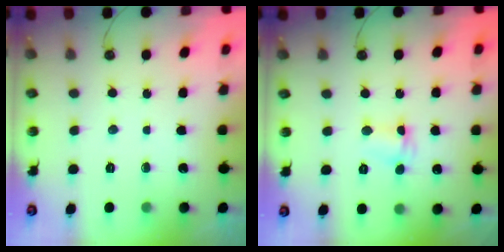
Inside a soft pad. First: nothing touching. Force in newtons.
{"total": 2.4, "press": 2.4, "slide": 0.3}